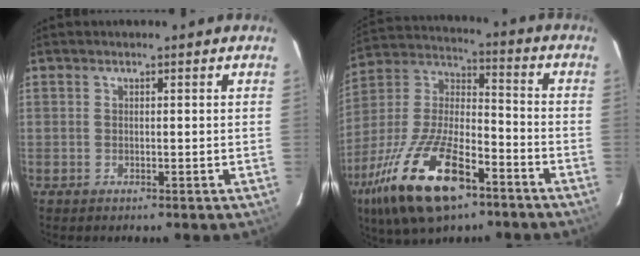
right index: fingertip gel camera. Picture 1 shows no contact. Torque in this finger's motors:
{"motor_torque": [1.63, -0.51, 1.05, 0.21]}